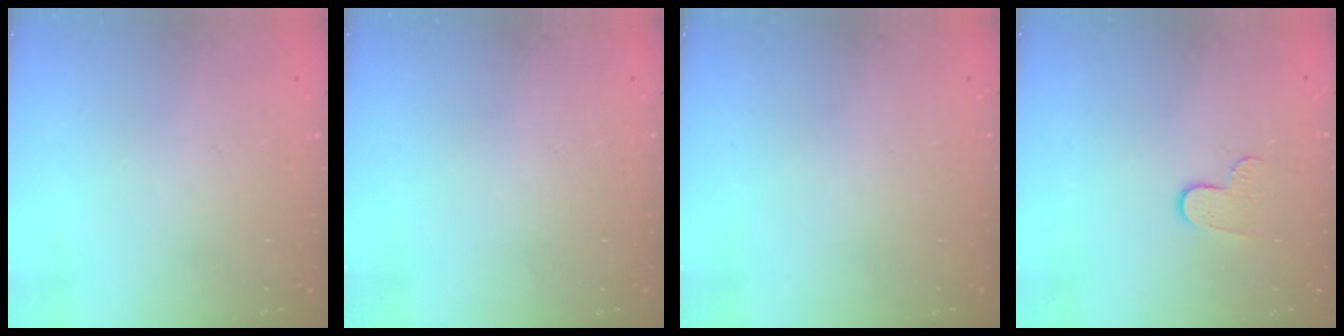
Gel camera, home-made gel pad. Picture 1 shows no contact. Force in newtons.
{"total": 0.0}
{"total": 0.0}
{"total": 6.2, "press": 6.1, "slide": 0.5}